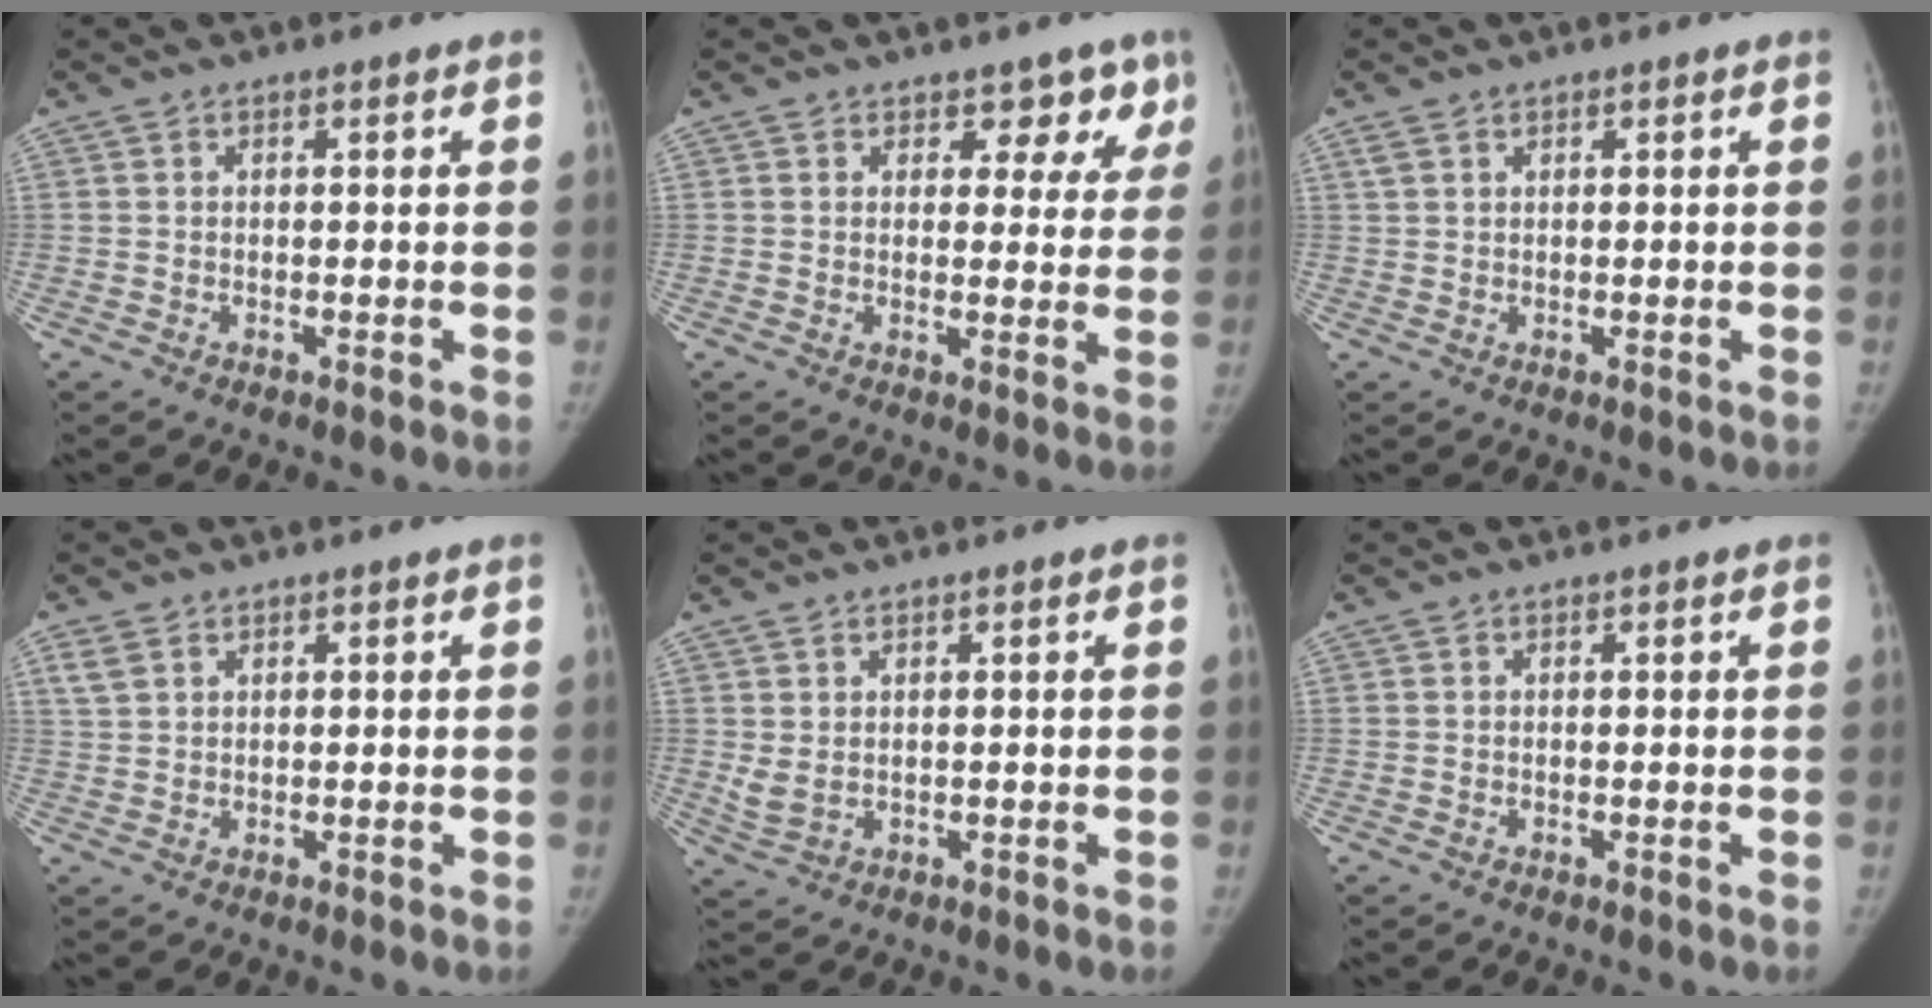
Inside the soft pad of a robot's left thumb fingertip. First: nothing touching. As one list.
[{"total": 5.6, "force": [4.1, 3.7, 1.4], "torque": [0.026, -0.023, 0.038]}, {"total": 1.5, "force": [0.9, 0.9, 0.7], "torque": [-0.014, 0.006, 0.022]}, {"total": 2.5, "force": [1.5, 1.5, 1.2], "torque": [-0.021, 0.002, 0.038]}, {"total": 2.7, "force": [0.6, 1.7, 2.1], "torque": [-0.042, -0.004, 0.018]}, {"total": 0.0}]